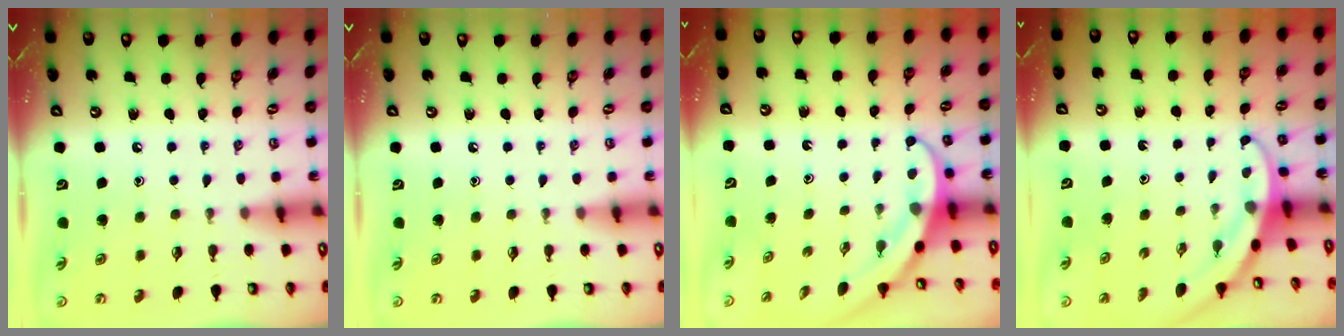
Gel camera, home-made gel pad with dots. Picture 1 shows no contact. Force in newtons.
{"total": 0.0}
{"total": 3.9, "press": 3.9, "slide": 0.3}
{"total": 3.0, "press": 3.0, "slide": 0.1}